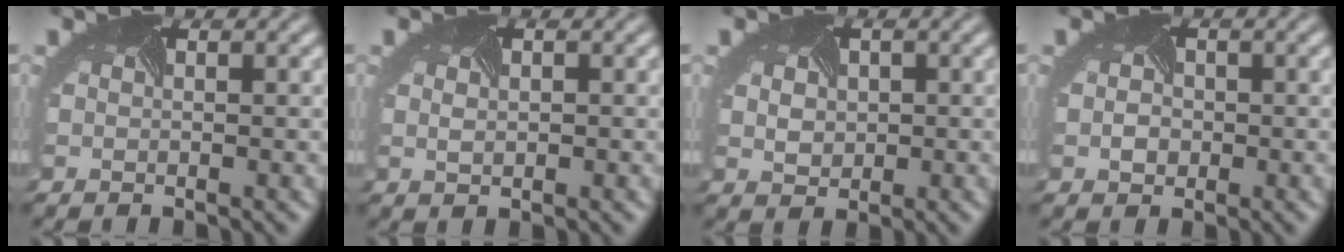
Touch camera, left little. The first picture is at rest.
{"total": 1.6, "force": [0.3, 1.1, 1.1], "torque": [-0.011, 0.006, 0.007]}
{"total": 2.3, "force": [0.4, 2.0, 1.0], "torque": [-0.019, 0.006, 0.008]}
{"total": 1.1, "force": [-0.4, 1.0, 0.4], "torque": [-0.012, 0.001, -0.009]}